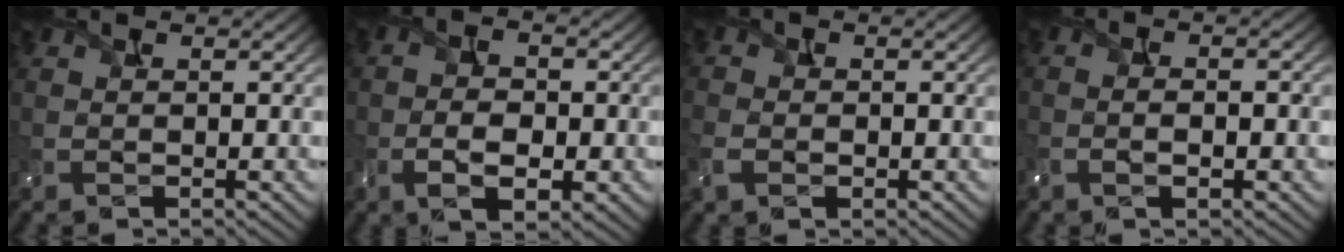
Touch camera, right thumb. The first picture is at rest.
{"total": 5.6, "force": [-1.7, 3.2, 4.3], "torque": [-0.072, -0.007, -0.032]}
{"total": 3.3, "force": [-1.2, 2.4, 2.0], "torque": [-0.054, -0.006, -0.031]}
{"total": 3.1, "force": [-1.0, 1.4, 2.6], "torque": [-0.031, 0.006, -0.024]}